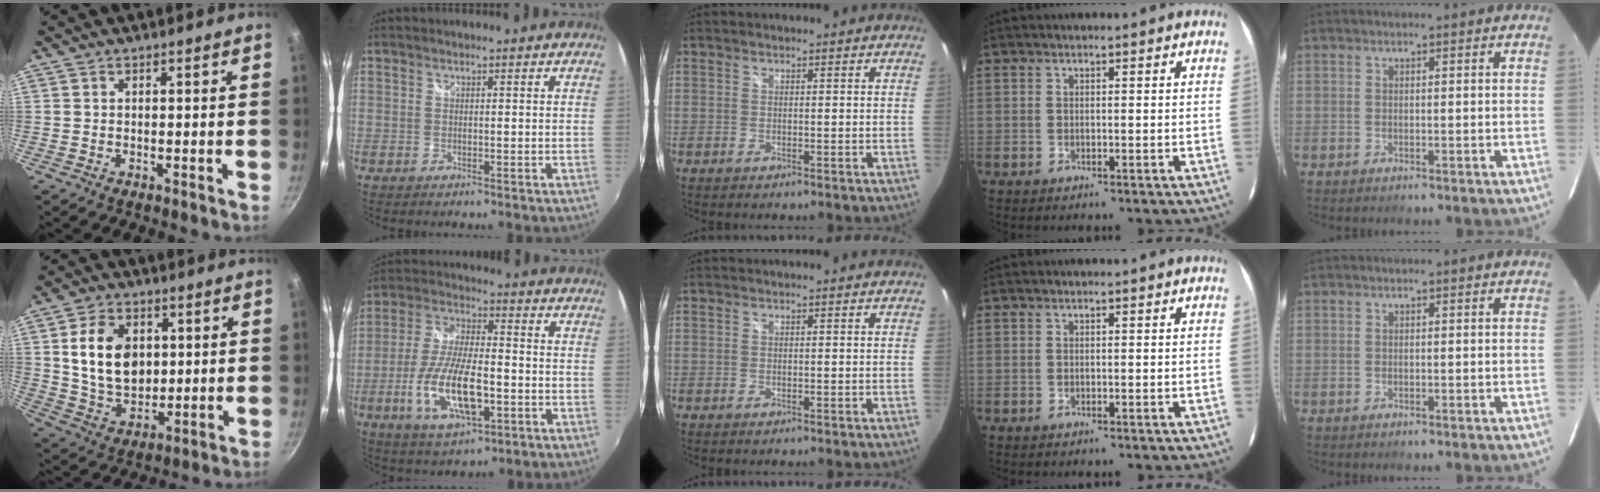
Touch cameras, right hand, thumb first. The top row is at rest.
{"thumb": {"total": 13.2, "force": [2.6, 9.4, 8.8], "torque": [-0.131, -0.013, 0.054]}, "index": {"total": 14.8, "force": [-4.8, 5.6, 12.9], "torque": [-0.269, -0.014, -0.084]}}